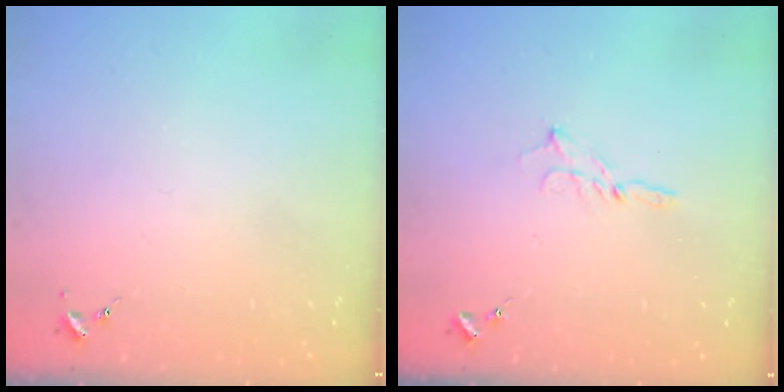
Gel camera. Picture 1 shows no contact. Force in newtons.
{"total": 2.5, "press": 2.5, "slide": 0.2}